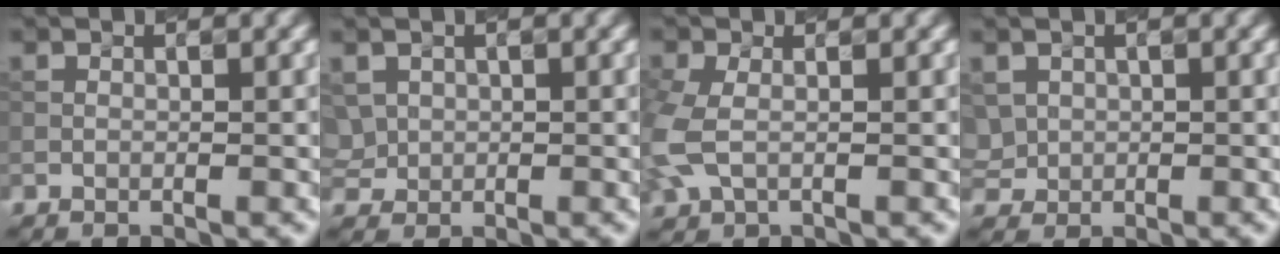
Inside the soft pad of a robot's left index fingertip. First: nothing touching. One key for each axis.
{"total": 1.8, "fx": 0.6, "fy": 1.6, "fz": 0.4, "tx": -0.013, "ty": 0.003, "tz": 0.015}
{"total": 3.9, "fx": -0.2, "fy": 2.6, "fz": 3.0, "tx": -0.093, "ty": 0.000, "tz": -0.009}
{"total": 1.9, "fx": 0.6, "fy": 1.7, "fz": 0.4, "tx": -0.013, "ty": 0.001, "tz": 0.015}